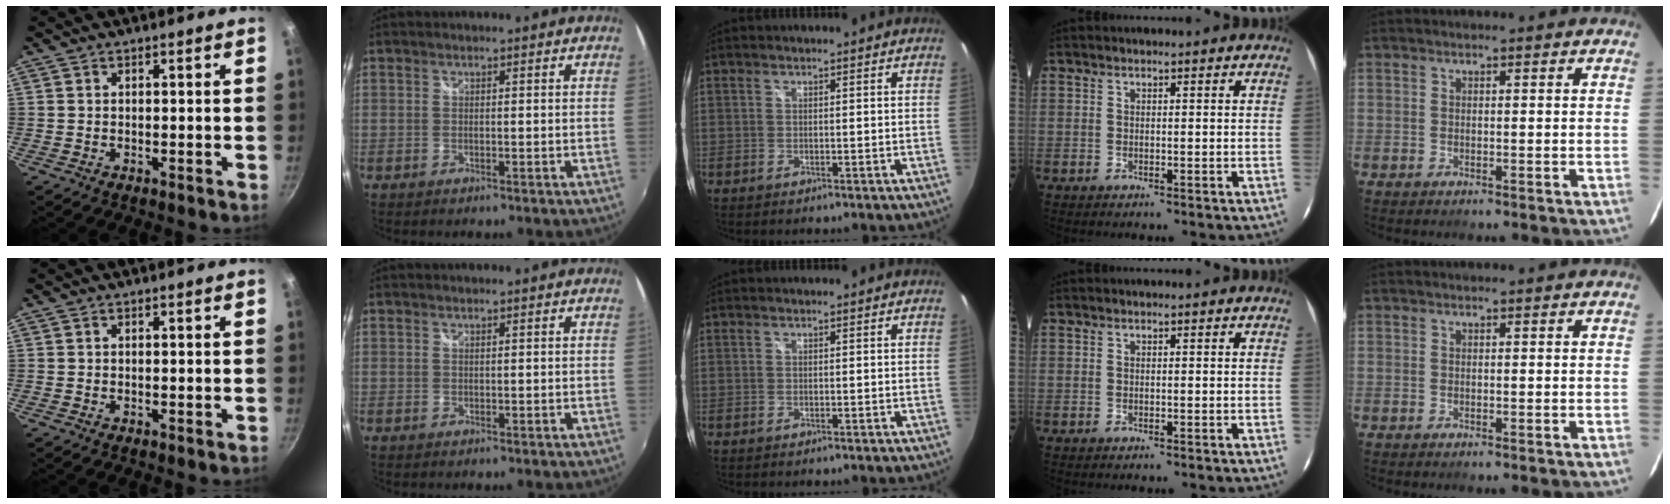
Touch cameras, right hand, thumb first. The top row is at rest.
{}